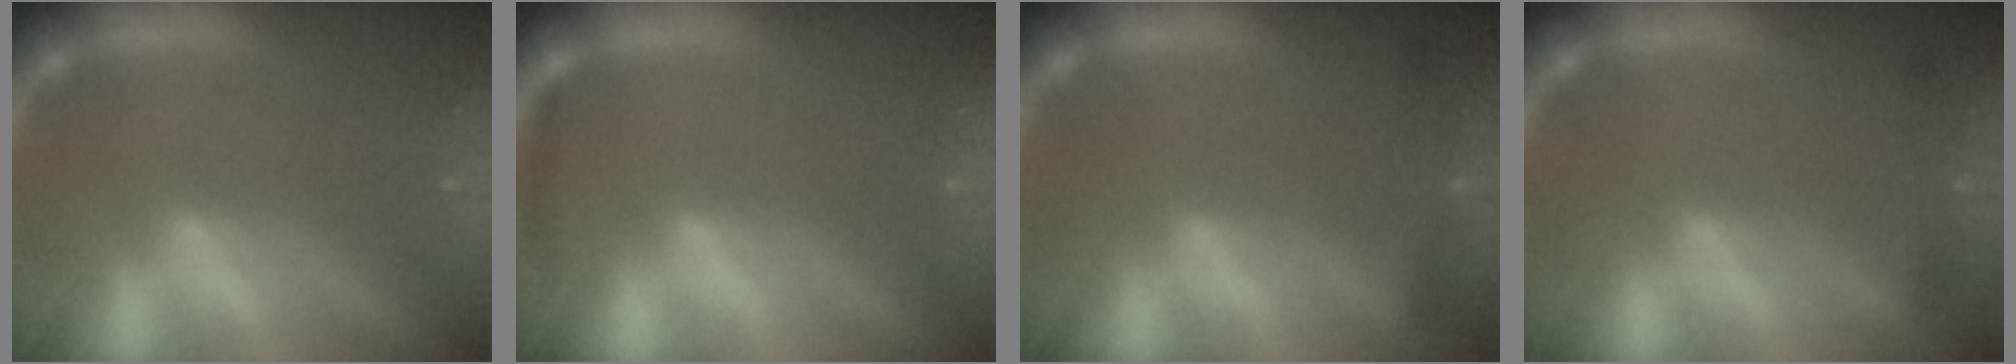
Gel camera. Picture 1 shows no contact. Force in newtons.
{"total": 0.9}
{"total": 2.4}
{"total": 1.9}